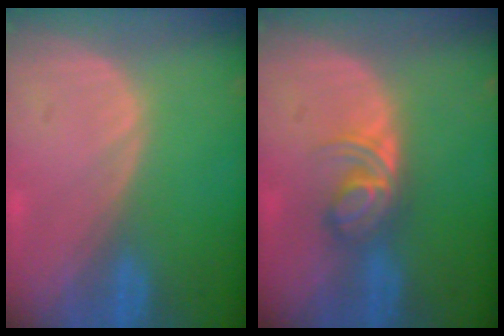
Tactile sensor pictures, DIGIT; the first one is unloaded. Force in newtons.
{"total": 5.7, "press": 4.7, "slide": 3.3}